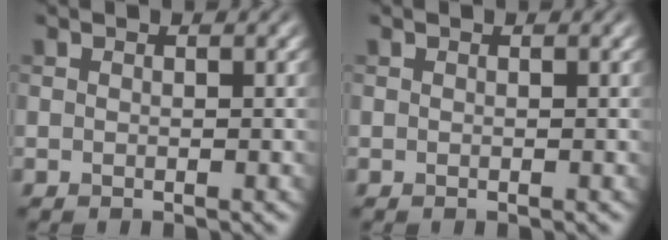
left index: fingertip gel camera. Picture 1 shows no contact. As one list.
[{"total": 0.0}]